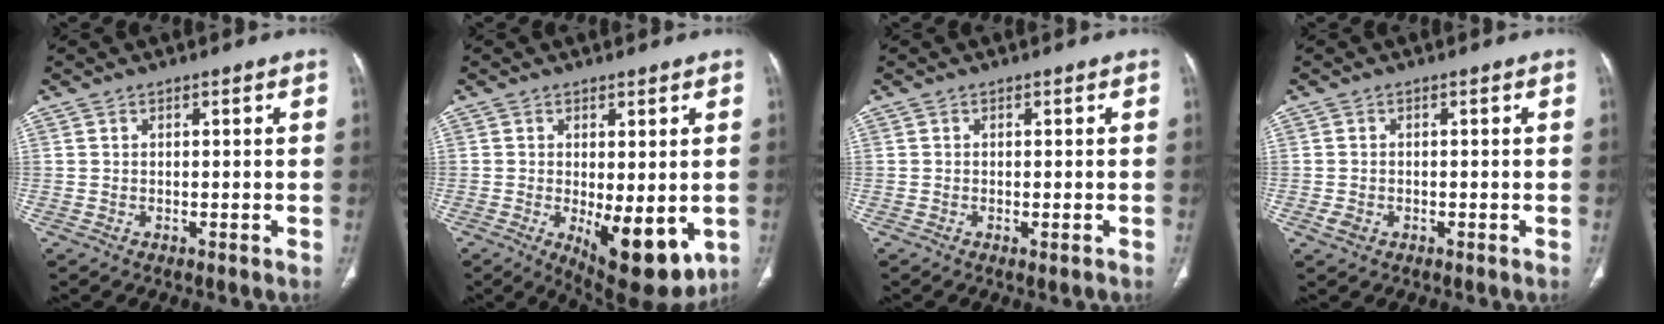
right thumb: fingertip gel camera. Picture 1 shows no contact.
{"total": 12.3, "force": [-2.9, 5.1, 10.8], "torque": [-0.139, -0.025, -0.024]}
{"total": 1.0, "force": [-0.5, 0.3, 0.8], "torque": [-0.012, -0.003, -0.005]}
{"total": 1.7, "force": [-0.6, 1.3, 0.9], "torque": [-0.019, 0.003, -0.009]}